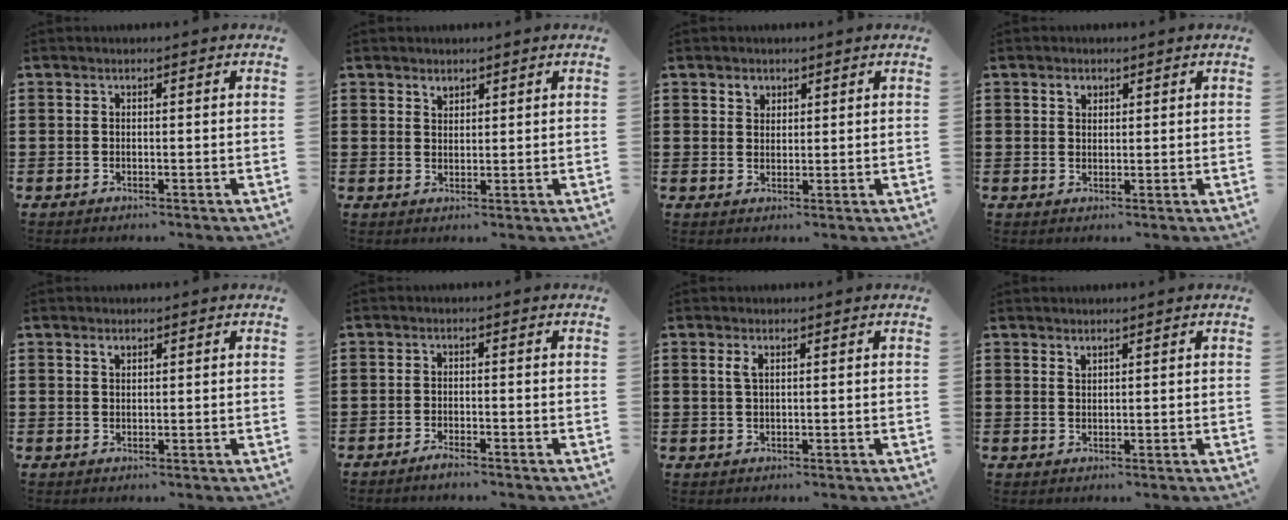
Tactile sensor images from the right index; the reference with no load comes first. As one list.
[{"total": 1.5, "force": [1.3, 0.7, 0.2], "torque": [-0.007, 0.001, 0.025]}, {"total": 1.7, "force": [1.2, 1.2, 0.4], "torque": [-0.004, 0.001, 0.021]}, {"total": 1.5, "force": [0.8, 1.1, 0.7], "torque": [-0.017, 0.005, 0.015]}, {"total": 1.0, "force": [0.7, 0.6, 0.5], "torque": [-0.012, 0.002, 0.013]}, {"total": 1.6, "force": [-1.5, 0.0, 0.5], "torque": [-0.010, 0.000, -0.028]}, {"total": 1.4, "force": [0.5, 0.5, 1.2], "torque": [-0.027, 0.004, 0.007]}, {"total": 0.8, "force": [0.8, 0.3, 0.2], "torque": [-0.005, 0.000, 0.015]}]